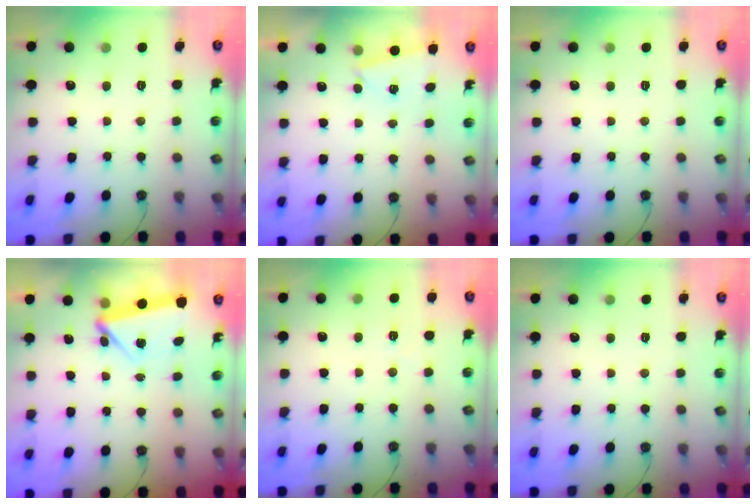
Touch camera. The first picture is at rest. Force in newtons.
{"total": 2.0, "press": 0.9, "slide": 1.8}
{"total": 0.0}
{"total": 10.9, "press": 5.3, "slide": 9.5}
{"total": 1.6, "press": 1.4, "slide": 0.6}
{"total": 0.0}